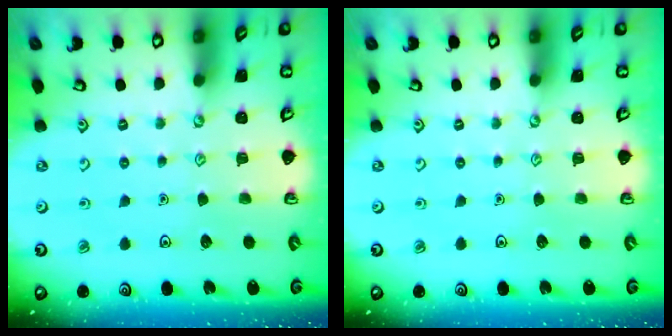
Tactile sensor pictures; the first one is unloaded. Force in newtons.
{"total": 0.0}